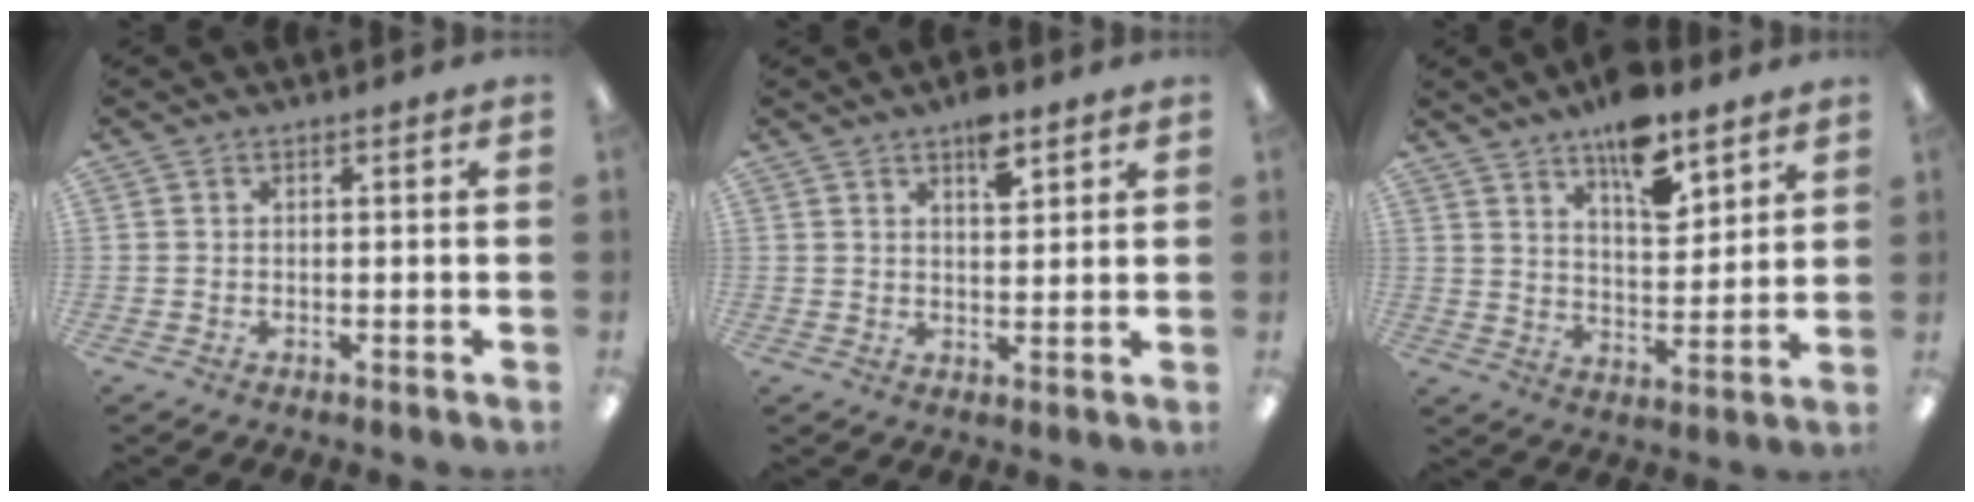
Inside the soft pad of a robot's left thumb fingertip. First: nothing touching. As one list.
[{"total": 6.0, "force": [4.0, 2.5, 3.7], "torque": [-0.041, -0.023, 0.063]}, {"total": 12.5, "force": [9.1, 4.8, 7.2], "torque": [-0.107, -0.051, 0.156]}]